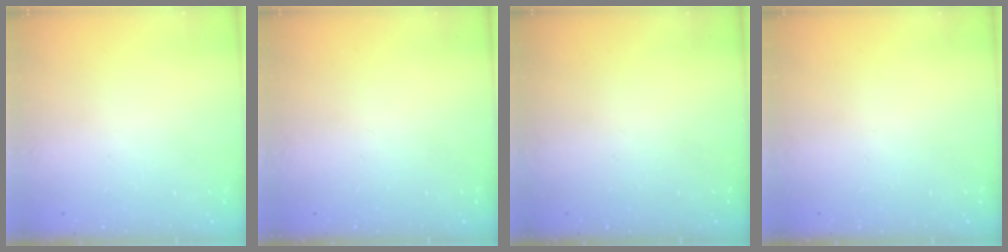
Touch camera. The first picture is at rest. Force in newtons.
{"total": 0.0}
{"total": 0.0}
{"total": 0.0}